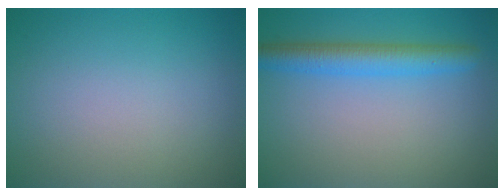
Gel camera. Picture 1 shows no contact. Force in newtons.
{"total": 3.9, "press": 3.9, "slide": 0.1}